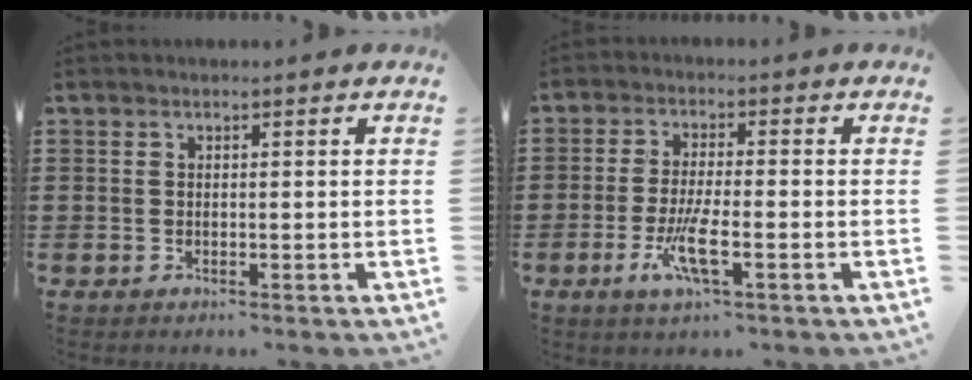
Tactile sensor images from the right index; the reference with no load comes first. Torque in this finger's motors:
{"motor_torque": [1.94, 0.19, 0.52, 0.16]}